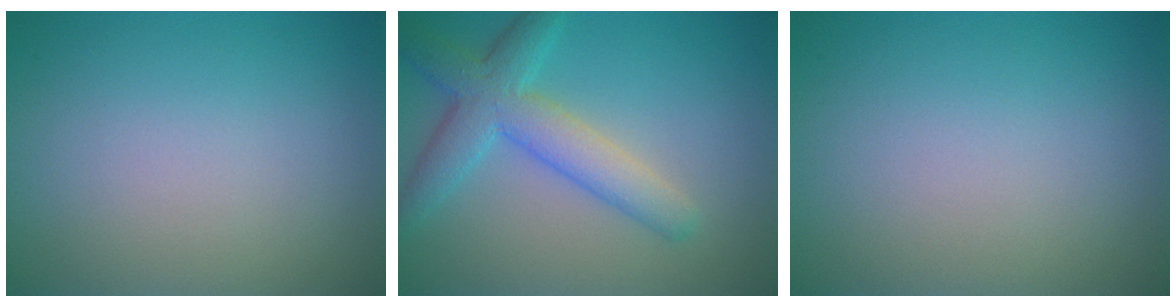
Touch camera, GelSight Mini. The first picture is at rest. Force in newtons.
{"total": 5.2, "press": 5.2, "slide": 0.1}
{"total": 0.0}